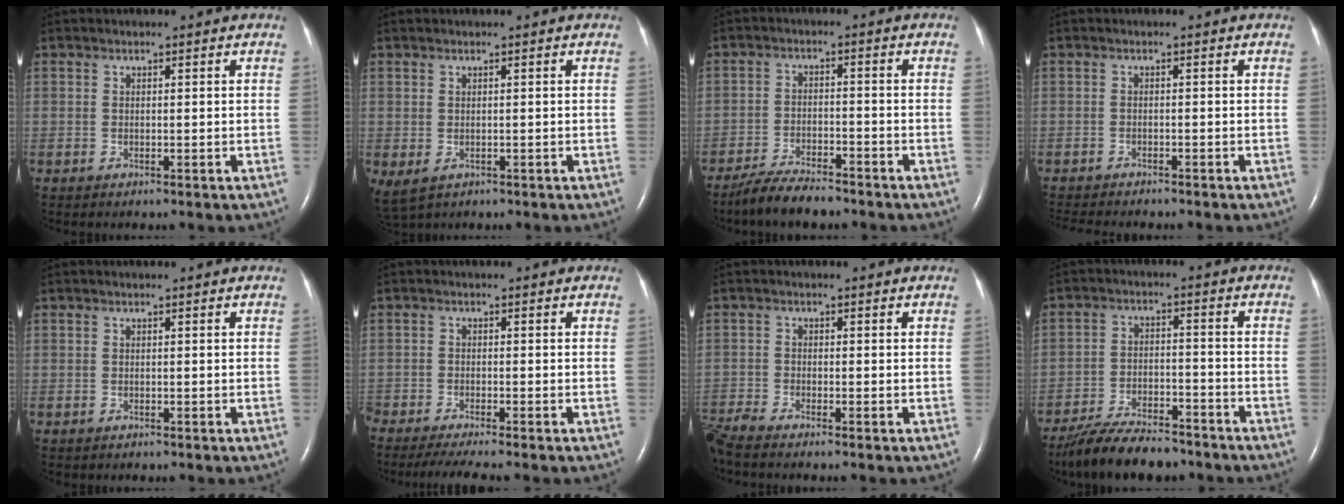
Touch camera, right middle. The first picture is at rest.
{"total": 3.4, "force": [-1.2, 2.2, 2.3], "torque": [-0.045, -0.008, -0.007]}
{"total": 6.6, "force": [-5.8, 1.3, 2.9], "torque": [-0.061, -0.016, -0.104]}
{"total": 6.6, "force": [-6.0, 1.2, 2.6], "torque": [-0.036, -0.007, -0.087]}
{"total": 0.0}
{"total": 6.4, "force": [-5.5, -0.1, 3.4], "torque": [-0.051, -0.018, -0.093]}
{"total": 3.4, "force": [-3.2, -0.6, 1.0], "torque": [-0.029, -0.014, -0.068]}
{"total": 11.8, "force": [-10.2, 3.0, 5.2], "torque": [-0.093, -0.009, -0.168]}